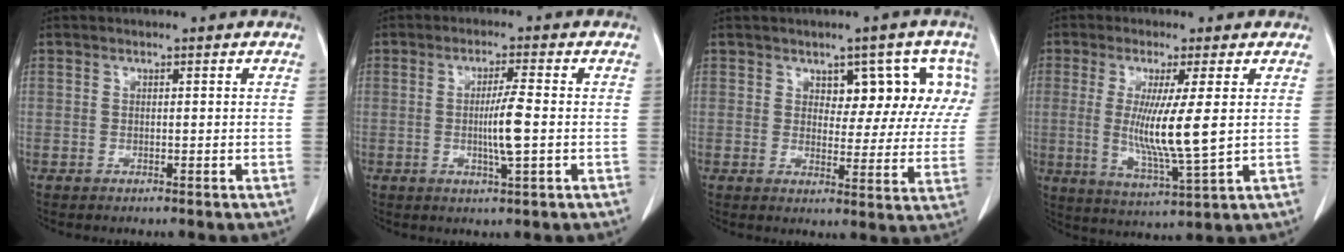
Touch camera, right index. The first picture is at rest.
{"total": 5.3, "force": [-0.6, -0.2, 5.2], "torque": [-0.091, -0.008, -0.013]}
{"total": 8.5, "force": [3.8, 4.7, 6.0], "torque": [-0.052, 0.020, 0.045]}
{"total": 10.2, "force": [0.6, -0.2, 10.2], "torque": [-0.204, -0.030, 0.010]}